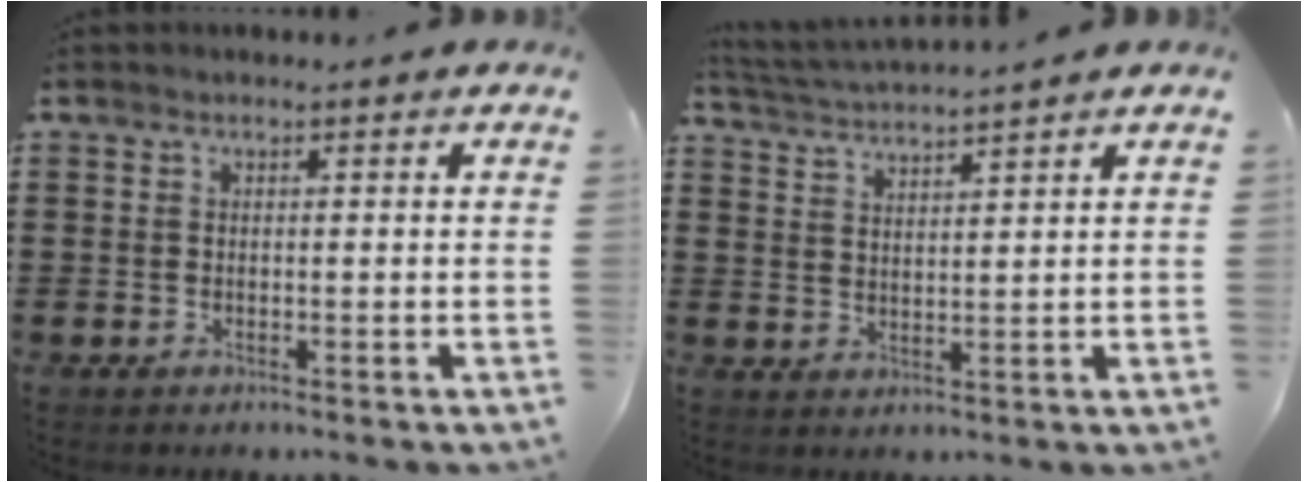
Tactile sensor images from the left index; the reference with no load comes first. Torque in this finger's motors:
{"motor_torque": [0.07, 0.10, 0.09, 0.06]}